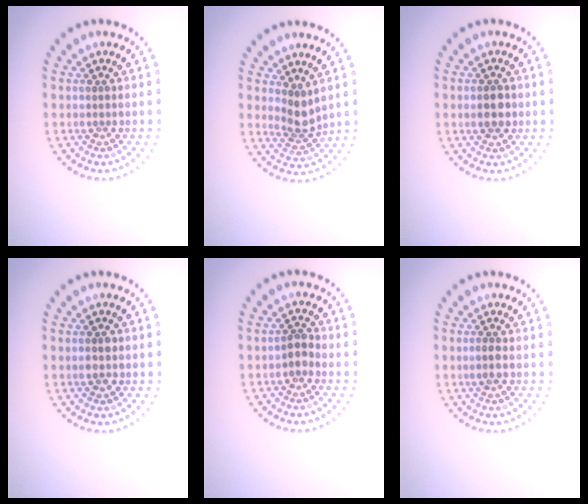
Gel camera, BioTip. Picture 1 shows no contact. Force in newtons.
{"total": 2.4, "press": 1.9, "slide": 1.5}
{"total": 2.2, "press": 2.2, "slide": 0.0}
{"total": 1.8, "press": 1.8, "slide": 0.0}
{"total": 1.4, "press": 1.3, "slide": 0.4}
{"total": 1.1, "press": 1.0, "slide": 0.3}